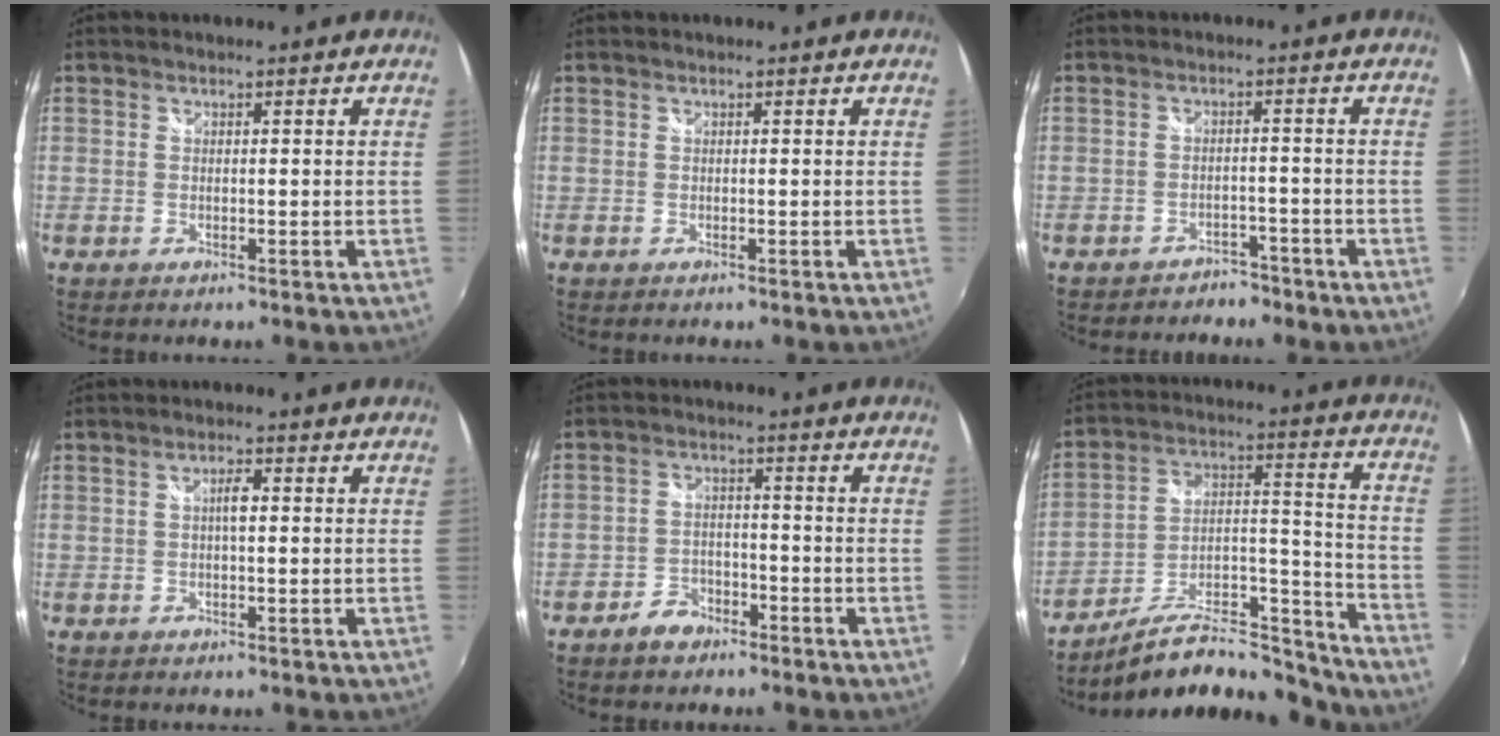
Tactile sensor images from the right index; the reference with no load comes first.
{"total": 0.0}
{"total": 5.0, "force": [-4.3, 2.5, 0.8], "torque": [-0.021, 0.007, -0.059]}
{"total": 2.1, "force": [0.2, 0.6, 2.0], "torque": [-0.036, 0.006, 0.001]}
{"total": 4.9, "force": [-3.8, 2.8, 1.4], "torque": [-0.042, 0.011, -0.065]}
{"total": 17.4, "force": [-15.0, 4.7, 7.7], "torque": [-0.119, 0.027, -0.231]}